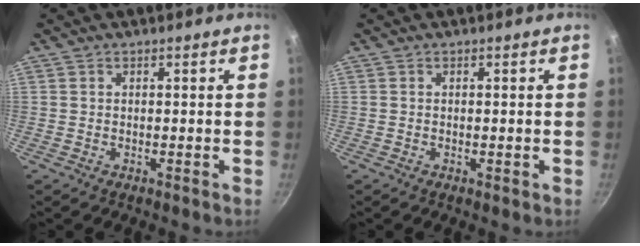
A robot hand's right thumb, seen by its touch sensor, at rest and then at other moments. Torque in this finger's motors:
{"motor_torque": [-0.12, 0.04, -0.36, 0.39, 0.00]}